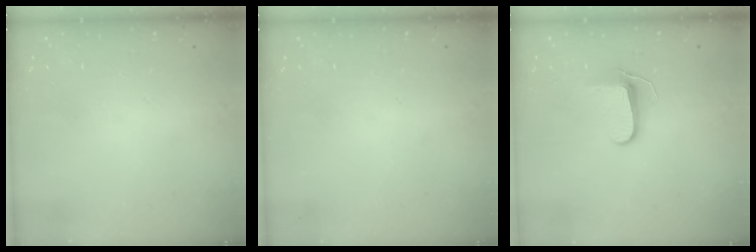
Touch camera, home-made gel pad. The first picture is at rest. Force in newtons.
{"total": 0.0}
{"total": 7.7, "press": 7.6, "slide": 0.8}